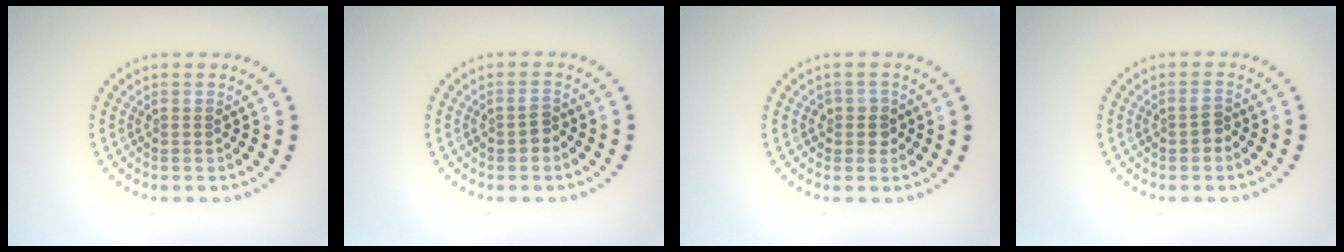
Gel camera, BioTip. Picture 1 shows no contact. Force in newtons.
{"total": 1.3, "press": 1.3, "slide": 0.3}
{"total": 1.7, "press": 1.5, "slide": 0.9}
{"total": 1.3, "press": 1.3, "slide": 0.3}